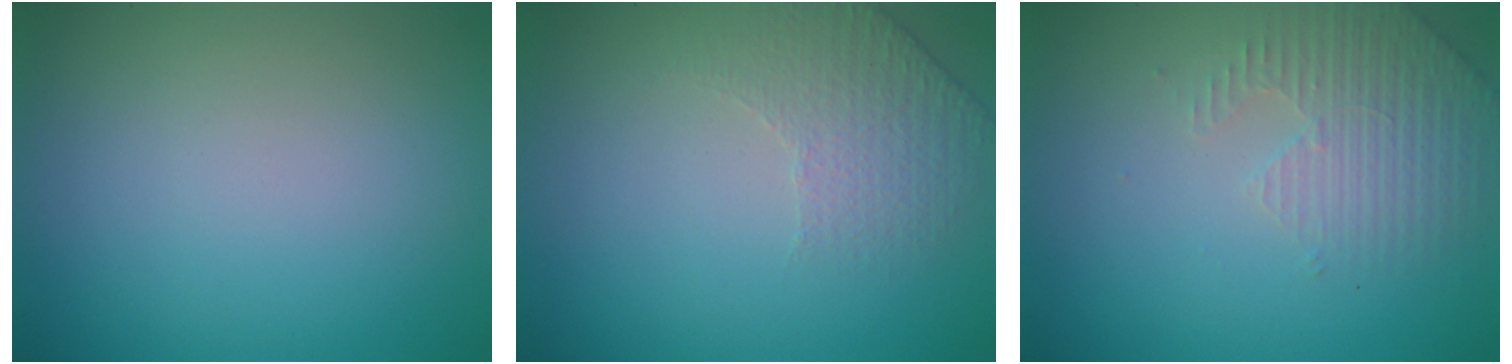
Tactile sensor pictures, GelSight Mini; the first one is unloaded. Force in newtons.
{"total": 1.7, "press": 1.3, "slide": 1.1}
{"total": 3.1, "press": 3.1, "slide": 0.7}